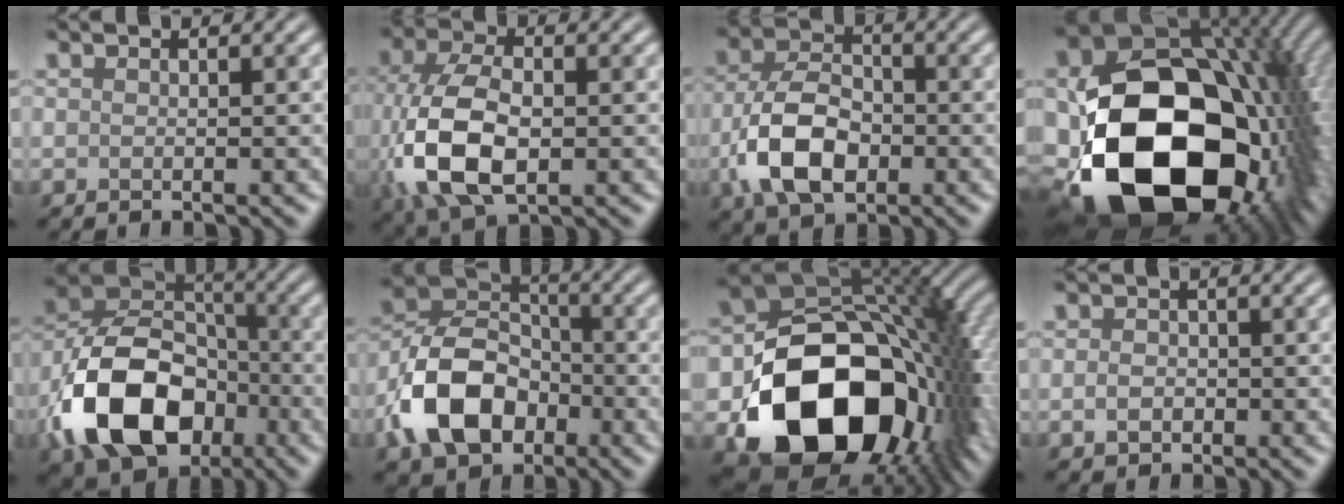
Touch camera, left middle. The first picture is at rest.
{"total": 9.7, "force": [-1.4, 5.8, 7.6], "torque": [-0.193, -0.008, -0.027]}
{"total": 7.6, "force": [-2.4, 4.7, 5.5], "torque": [-0.116, 0.005, -0.053]}
{"total": 22.2, "force": [-4.7, 15.5, 15.2], "torque": [-0.306, -0.067, -0.037]}
{"total": 12.2, "force": [-4.8, 8.4, 7.4], "torque": [-0.147, 0.005, -0.100]}
{"total": 9.1, "force": [-3.7, 6.3, 5.4], "torque": [-0.107, 0.012, -0.084]}
{"total": 17.4, "force": [-5.2, 12.4, 11.0], "torque": [-0.172, -0.057, -0.069]}
{"total": 1.6, "force": [-0.4, 1.3, 0.8], "torque": [-0.011, 0.002, -0.014]}